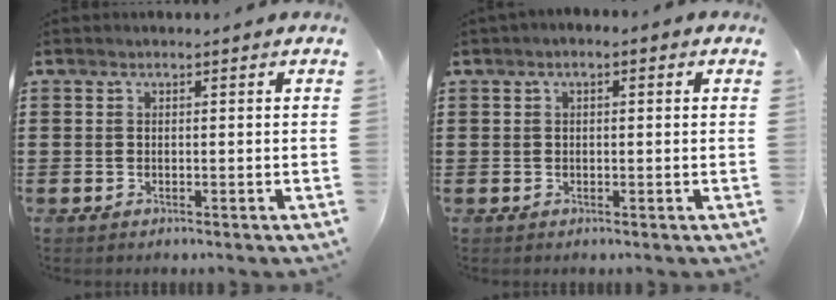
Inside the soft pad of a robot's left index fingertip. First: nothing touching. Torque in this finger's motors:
{"motor_torque": [2.14, 0.00, 0.57, 0.12]}